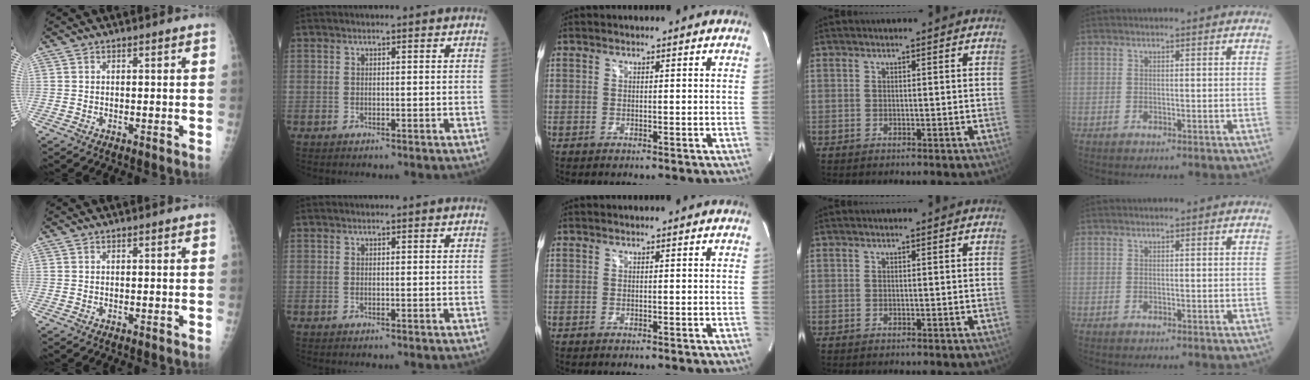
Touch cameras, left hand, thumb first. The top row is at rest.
{}